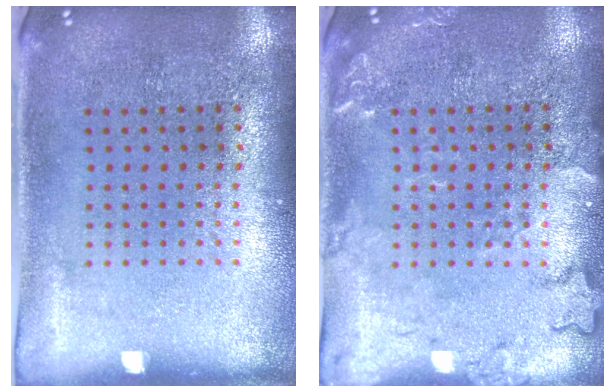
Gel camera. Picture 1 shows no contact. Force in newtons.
{"total": 2.5, "press": 2.5, "slide": 0.4}